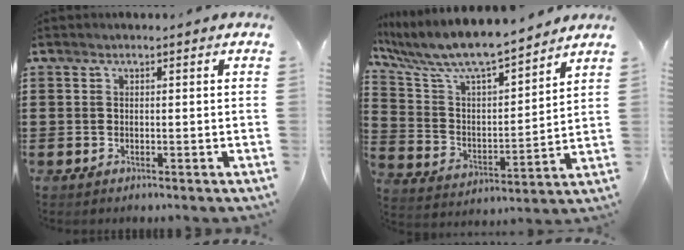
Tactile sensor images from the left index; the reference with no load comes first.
{"total": 7.8, "force": [7.0, 1.1, 3.4], "torque": [-0.099, -0.053, 0.115]}